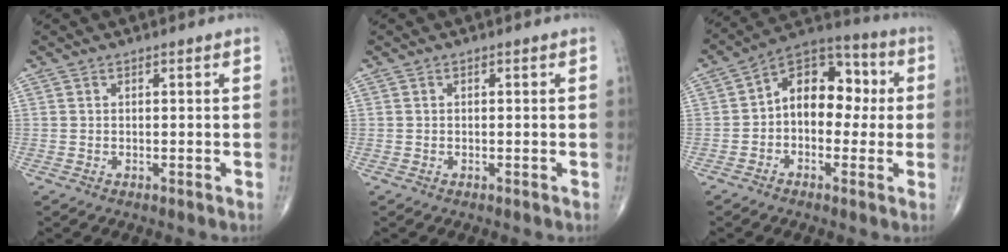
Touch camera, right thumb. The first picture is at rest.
{"total": 0.0}
{"total": 12.8, "force": [0.5, 8.7, 9.5], "torque": [-0.099, 0.038, -0.011]}